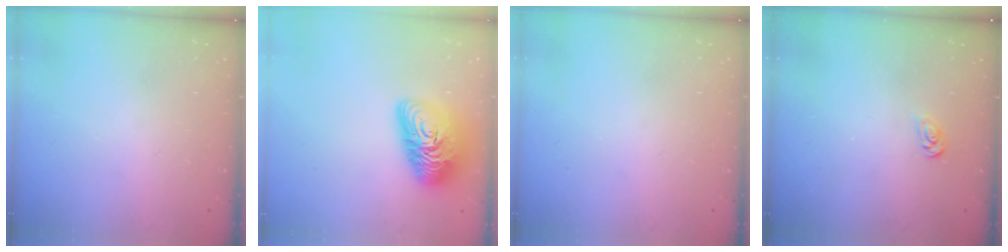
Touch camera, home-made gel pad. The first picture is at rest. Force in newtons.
{"total": 16.0, "press": 16.0, "slide": 1.2}
{"total": 0.0}
{"total": 2.1, "press": 2.1, "slide": 0.2}